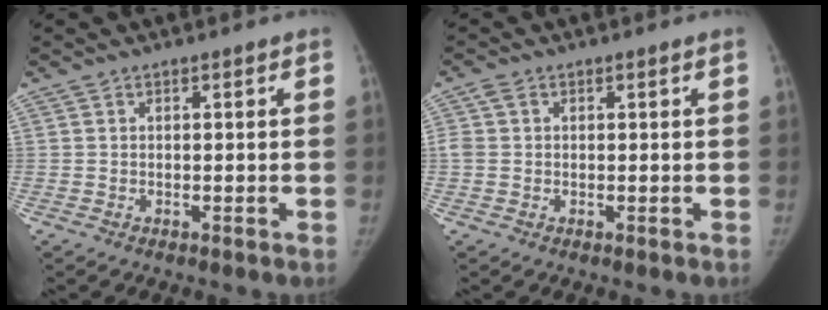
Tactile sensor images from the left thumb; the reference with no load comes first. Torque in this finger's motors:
{"motor_torque": [-0.20, 0.43, 0.21, 0.42, 0.04]}